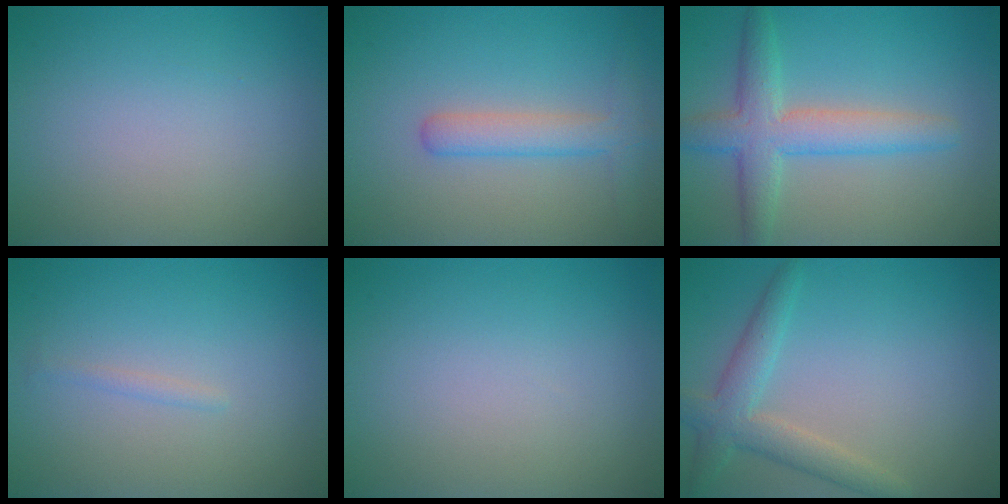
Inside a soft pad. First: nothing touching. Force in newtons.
{"total": 3.0, "press": 3.0, "slide": 0.0}
{"total": 4.9, "press": 4.9, "slide": 0.1}
{"total": 0.6, "press": 0.6, "slide": 0.0}
{"total": 0.0}
{"total": 3.5, "press": 3.5, "slide": 0.1}